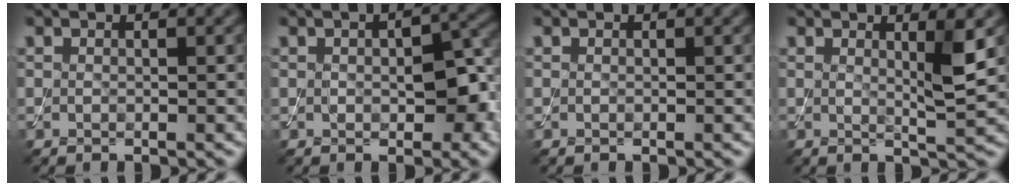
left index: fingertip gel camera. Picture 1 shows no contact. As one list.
[{"total": 5.2, "force": [-0.4, 2.9, 4.3], "torque": [-0.061, -0.003, -0.001]}, {"total": 0.0}, {"total": 3.1, "force": [0.9, 0.5, 3.0], "torque": [-0.042, -0.008, 0.014]}]